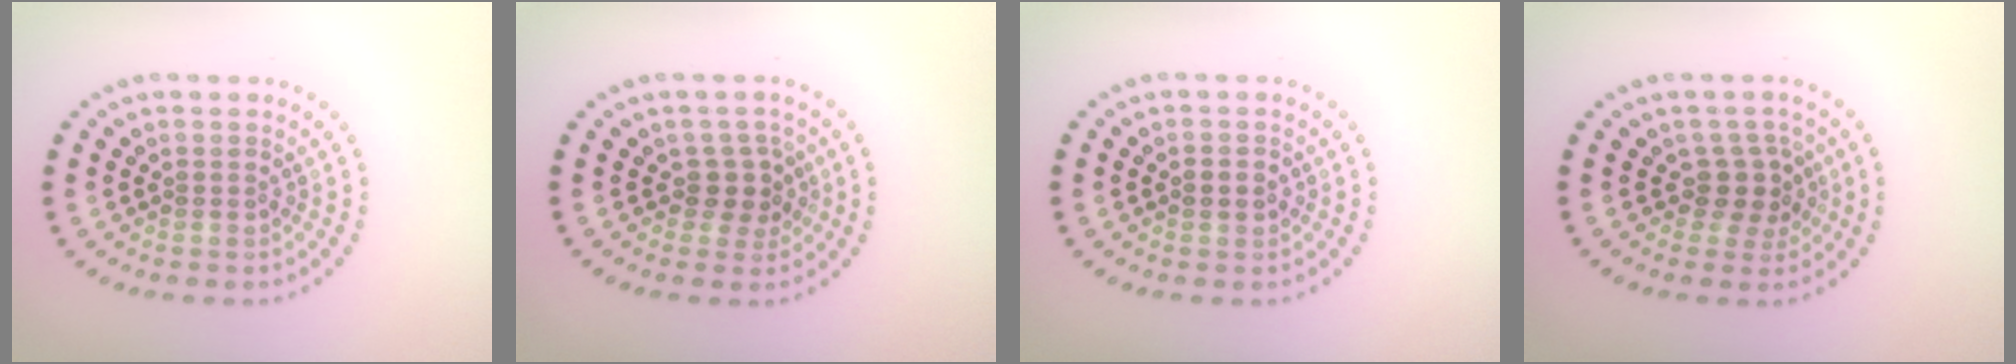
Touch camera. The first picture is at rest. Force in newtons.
{"total": 2.3, "press": 1.9, "slide": 1.3}
{"total": 1.0, "press": 1.0, "slide": 0.1}
{"total": 2.6, "press": 2.0, "slide": 1.6}